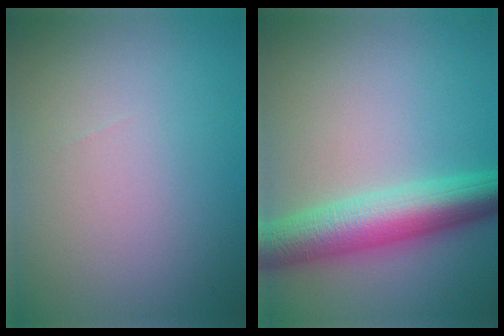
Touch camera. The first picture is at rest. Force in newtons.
{"total": 7.1, "press": 7.1, "slide": 0.0}